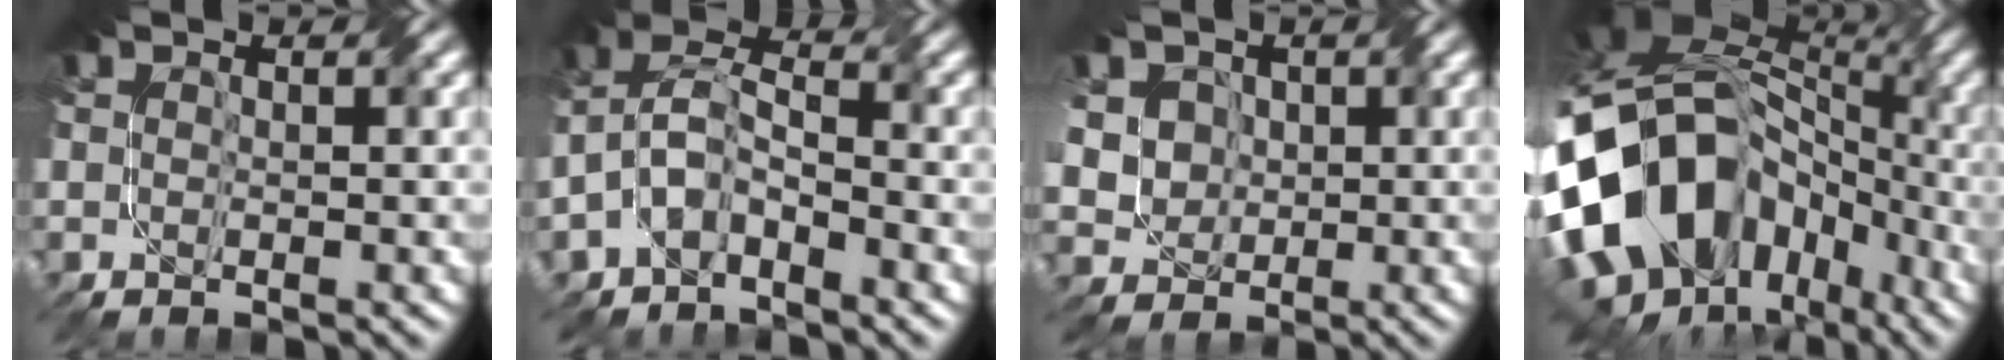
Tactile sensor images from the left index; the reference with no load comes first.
{"total": 5.2, "force": [-2.3, 3.2, 3.3], "torque": [-0.069, 0.004, -0.052]}
{"total": 6.8, "force": [2.2, 5.8, 2.7], "torque": [-0.063, 0.010, 0.038]}
{"total": 19.1, "force": [-5.6, 14.1, 11.7], "torque": [-0.225, 0.009, -0.089]}